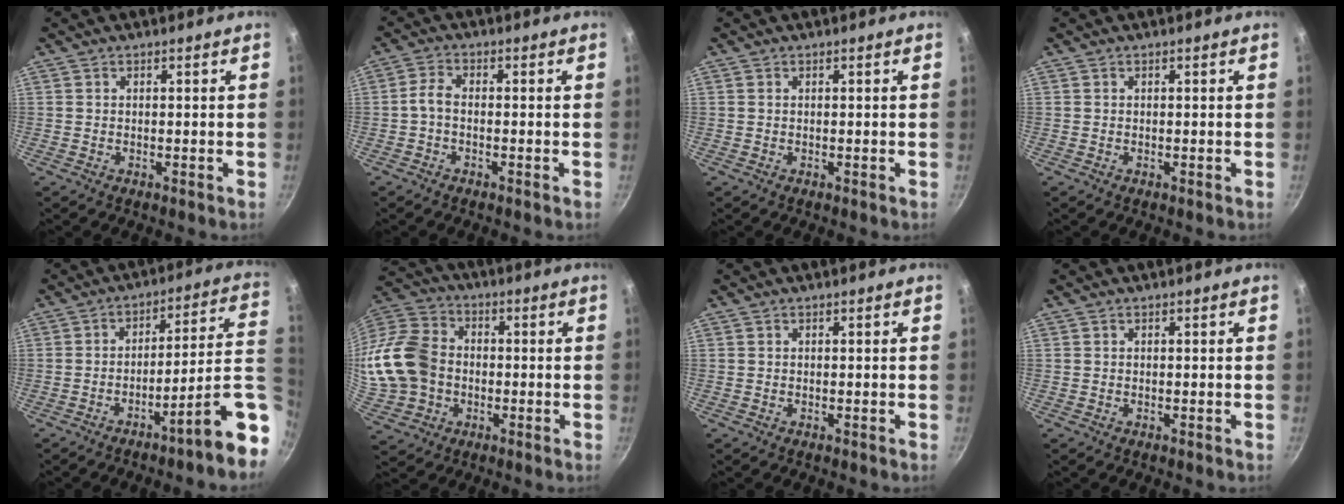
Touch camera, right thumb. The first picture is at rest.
{"total": 2.9, "force": [-1.0, 1.3, 2.5], "torque": [-0.065, 0.015, -0.028]}
{"total": 0.0}
{"total": 0.0}
{"total": 14.8, "force": [-5.7, 2.0, 13.5], "torque": [-0.167, 0.046, -0.083]}
{"total": 19.8, "force": [-1.7, 15.8, 11.8], "torque": [-0.251, 0.031, -0.035]}
{"total": 0.0}
{"total": 0.0}